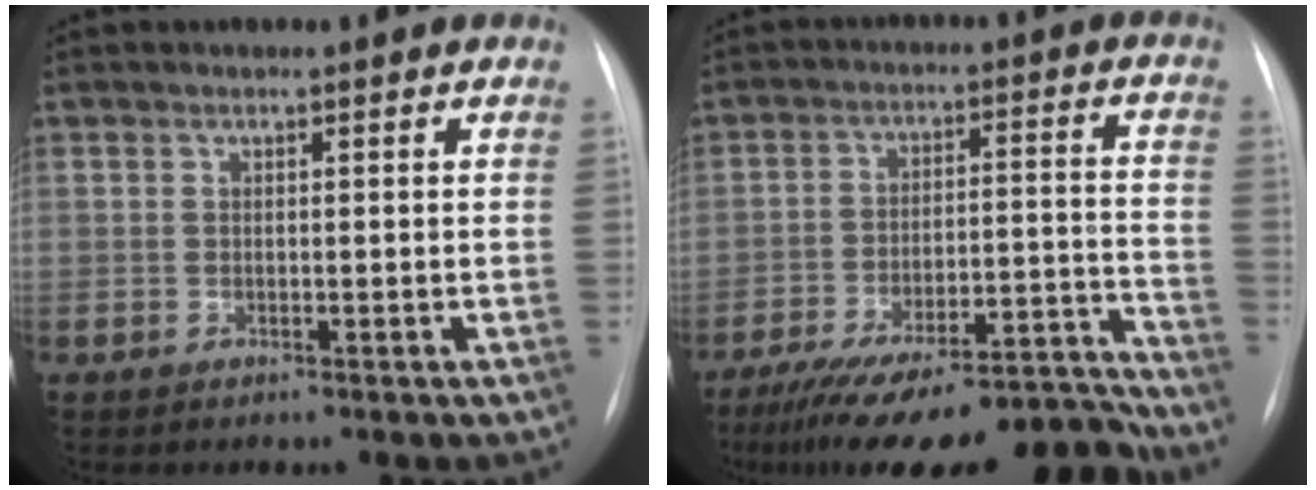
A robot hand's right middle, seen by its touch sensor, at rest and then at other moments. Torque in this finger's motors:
{"motor_torque": [1.09, -1.05, 0.66, 0.21]}